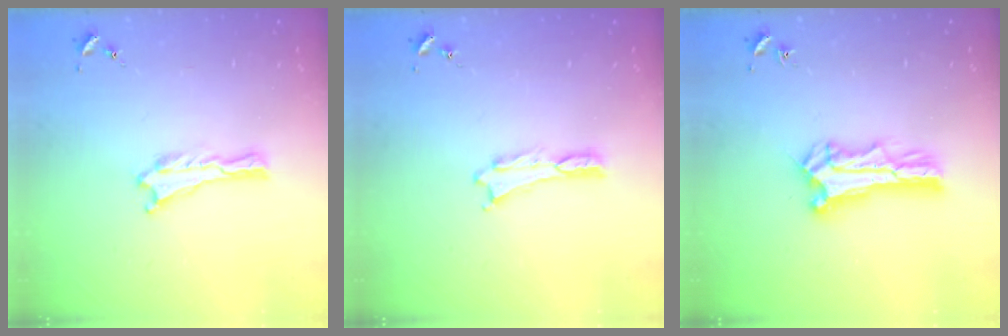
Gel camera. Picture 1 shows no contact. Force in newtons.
{"total": 0.0}
{"total": 2.7, "press": 2.7, "slide": 0.3}